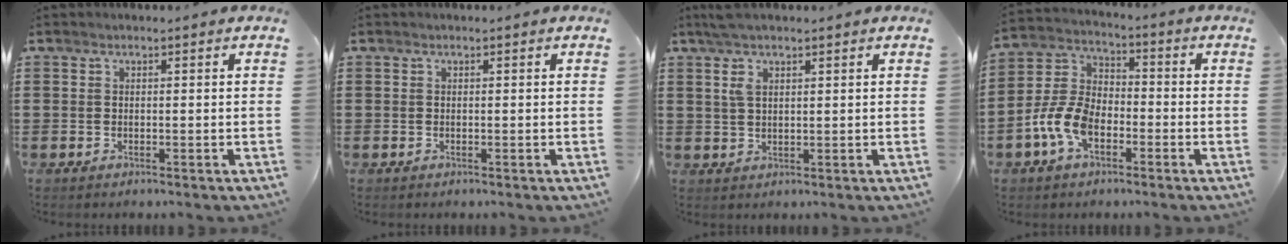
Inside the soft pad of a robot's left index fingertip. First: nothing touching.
{"total": 0.0}
{"total": 3.5, "force": [1.9, 1.0, 2.8], "torque": [-0.060, 0.006, 0.032]}
{"total": 8.2, "force": [-3.7, 4.7, 5.5], "torque": [-0.151, 0.000, -0.080]}